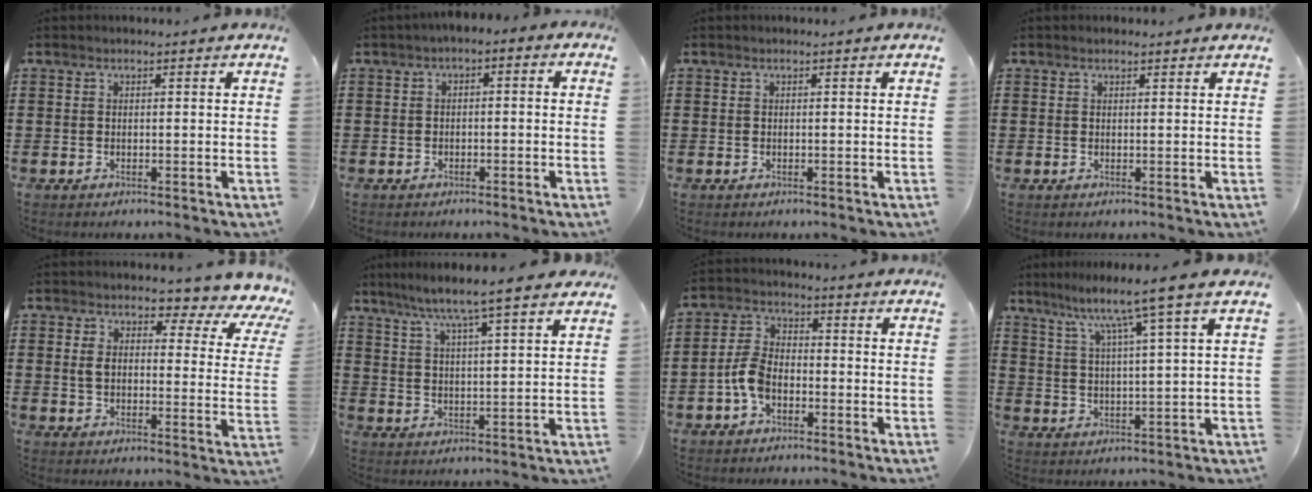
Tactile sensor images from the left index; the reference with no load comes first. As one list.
[{"total": 1.0, "force": [-0.5, 0.8, 0.4], "torque": [-0.009, 0.003, -0.012]}, {"total": 0.0}, {"total": 0.8, "force": [0.6, 0.5, 0.0], "torque": [-0.002, 0.004, 0.012]}, {"total": 5.2, "force": [3.2, 2.3, 3.3], "torque": [-0.071, -0.023, 0.045]}, {"total": 6.3, "force": [5.3, -0.5, 3.3], "torque": [-0.085, -0.027, 0.086]}, {"total": 5.3, "force": [-2.2, 3.2, 3.6], "torque": [-0.099, 0.003, -0.050]}, {"total": 7.0, "force": [5.3, -1.3, 4.3], "torque": [-0.104, -0.028, 0.082]}]